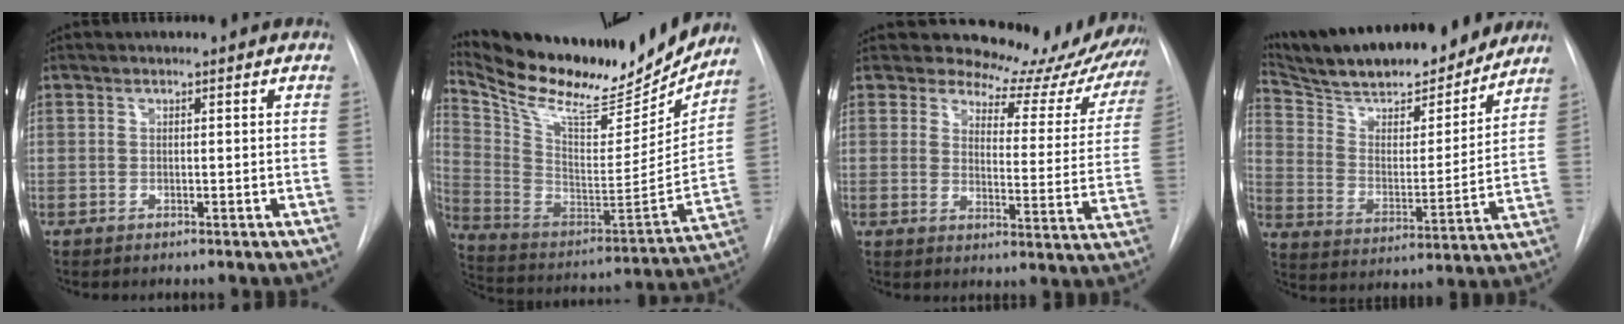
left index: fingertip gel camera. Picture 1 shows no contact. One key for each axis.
{"total": 24.5, "fx": 21.6, "fy": 6.5, "fz": 9.6, "tx": -0.173, "ty": -0.032, "tz": 0.337}
{"total": 19.1, "fx": 18.0, "fy": 5.8, "fz": 3.1, "tx": 0.003, "ty": -0.079, "tz": 0.185}
{"total": 23.5, "fx": 20.6, "fy": 5.3, "fz": 10.0, "tx": -0.168, "ty": 0.000, "tz": 0.310}